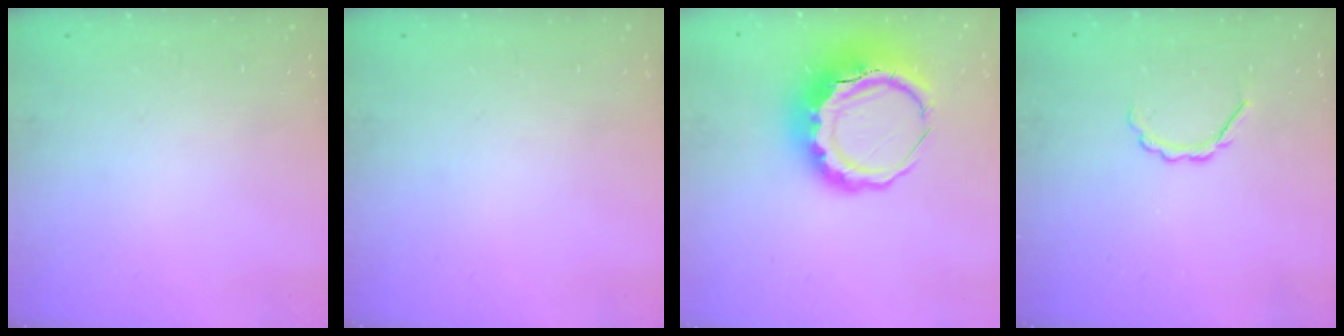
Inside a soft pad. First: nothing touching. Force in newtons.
{"total": 0.0}
{"total": 12.3, "press": 12.1, "slide": 2.4}
{"total": 3.3, "press": 3.1, "slide": 1.1}